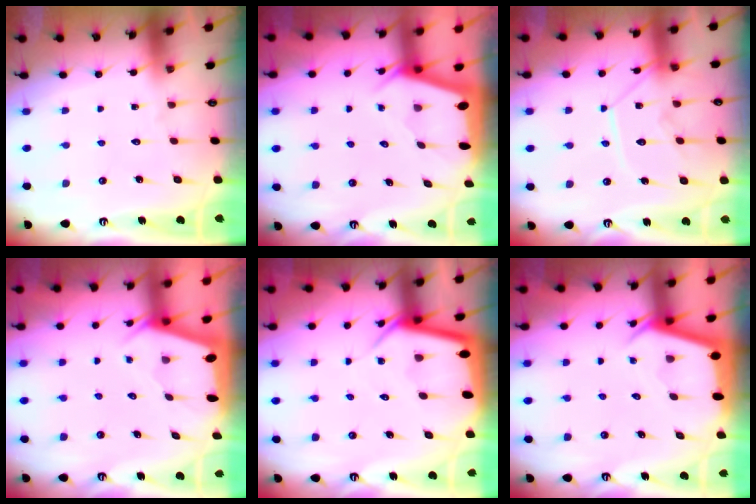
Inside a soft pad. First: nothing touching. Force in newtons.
{"total": 2.1, "press": 2.1, "slide": 0.3}
{"total": 12.0, "press": 11.9, "slide": 1.2}
{"total": 2.1, "press": 2.0, "slide": 0.3}
{"total": 6.3, "press": 6.3, "slide": 0.6}
{"total": 2.8, "press": 2.8, "slide": 0.2}